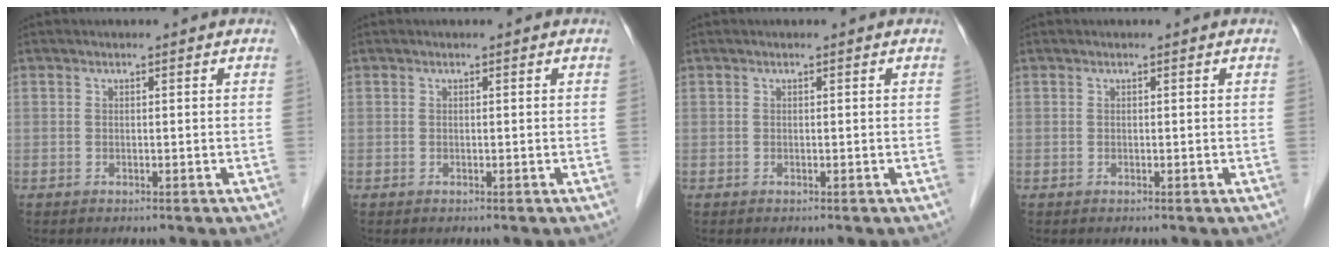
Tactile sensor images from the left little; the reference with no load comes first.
{"total": 0.0}
{"total": 0.0}
{"total": 0.0}